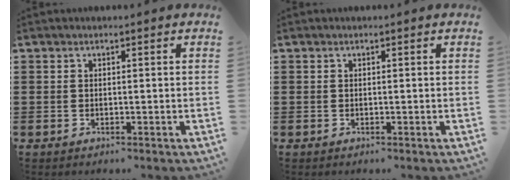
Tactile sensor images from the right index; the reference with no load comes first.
{"total": 0.0}